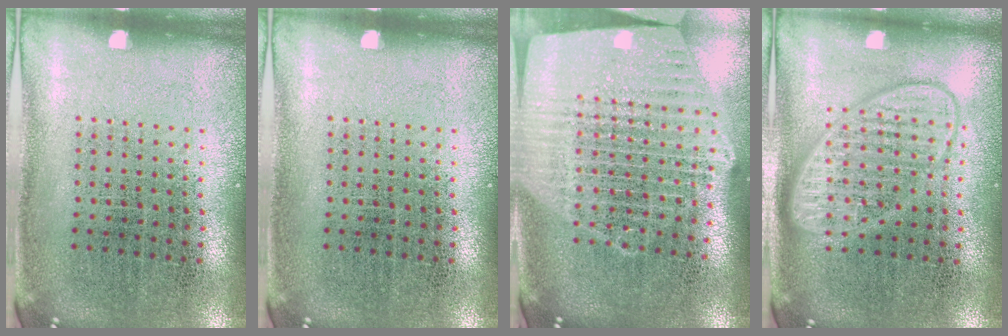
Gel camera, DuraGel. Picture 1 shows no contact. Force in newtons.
{"total": 0.0}
{"total": 2.6, "press": 2.2, "slide": 1.3}
{"total": 2.8, "press": 2.8, "slide": 0.5}